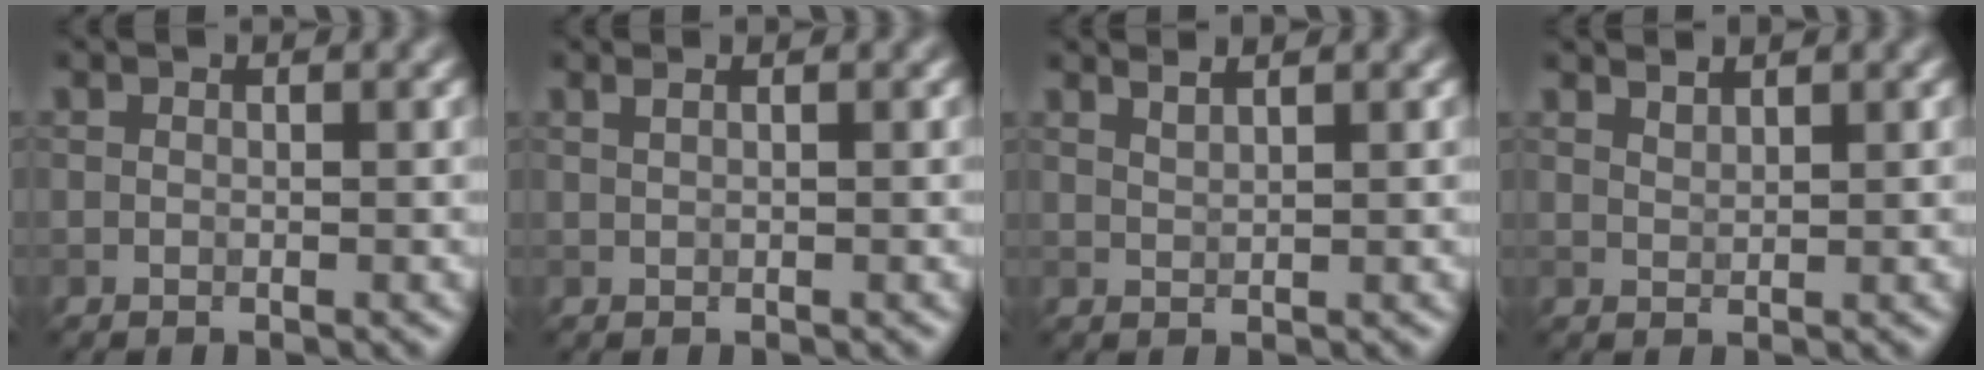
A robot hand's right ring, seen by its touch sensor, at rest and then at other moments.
{"total": 1.3, "force": [0.8, 0.6, 0.9], "torque": [-0.006, -0.004, 0.002]}
{"total": 1.9, "force": [1.5, 0.6, 1.0], "torque": [-0.003, 0.005, 0.010]}
{"total": 1.0, "force": [1.0, 0.1, 0.2], "torque": [-0.002, 0.000, 0.019]}